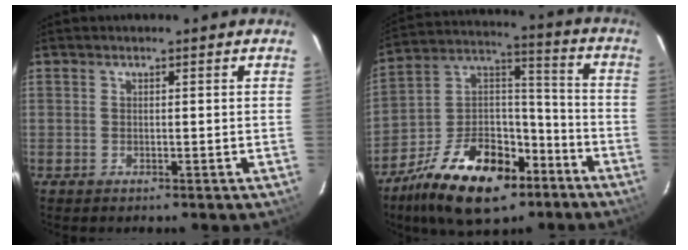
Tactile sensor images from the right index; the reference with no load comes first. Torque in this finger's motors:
{"motor_torque": [1.14, -1.00, 0.46, 0.00]}